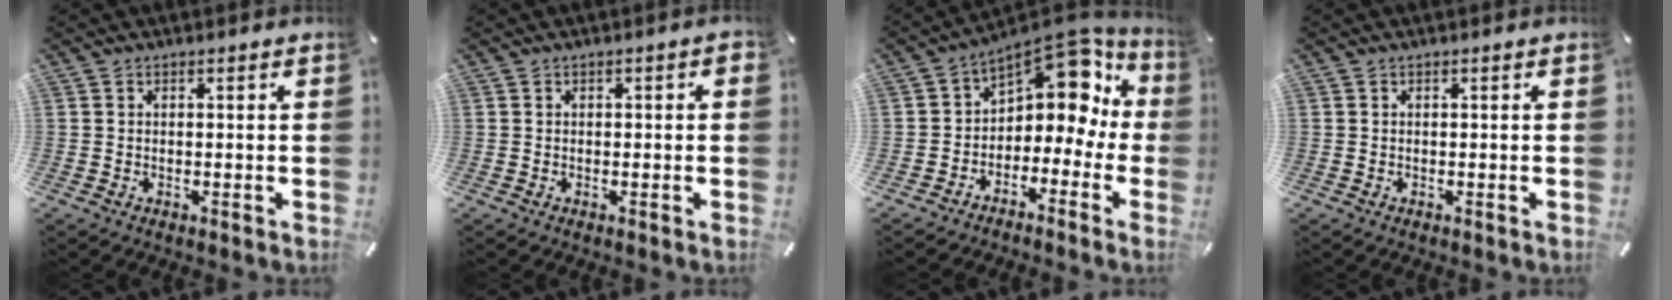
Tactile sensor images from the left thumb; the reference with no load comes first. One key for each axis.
{"total": 1.0, "fx": -0.2, "fy": 0.6, "fz": 0.8, "tx": -0.014, "ty": 0.003, "tz": -0.004}
{"total": 11.5, "fx": 5.2, "fy": 7.4, "fz": 7.2, "tx": -0.097, "ty": -0.050, "tz": 0.087}
{"total": 0.0}